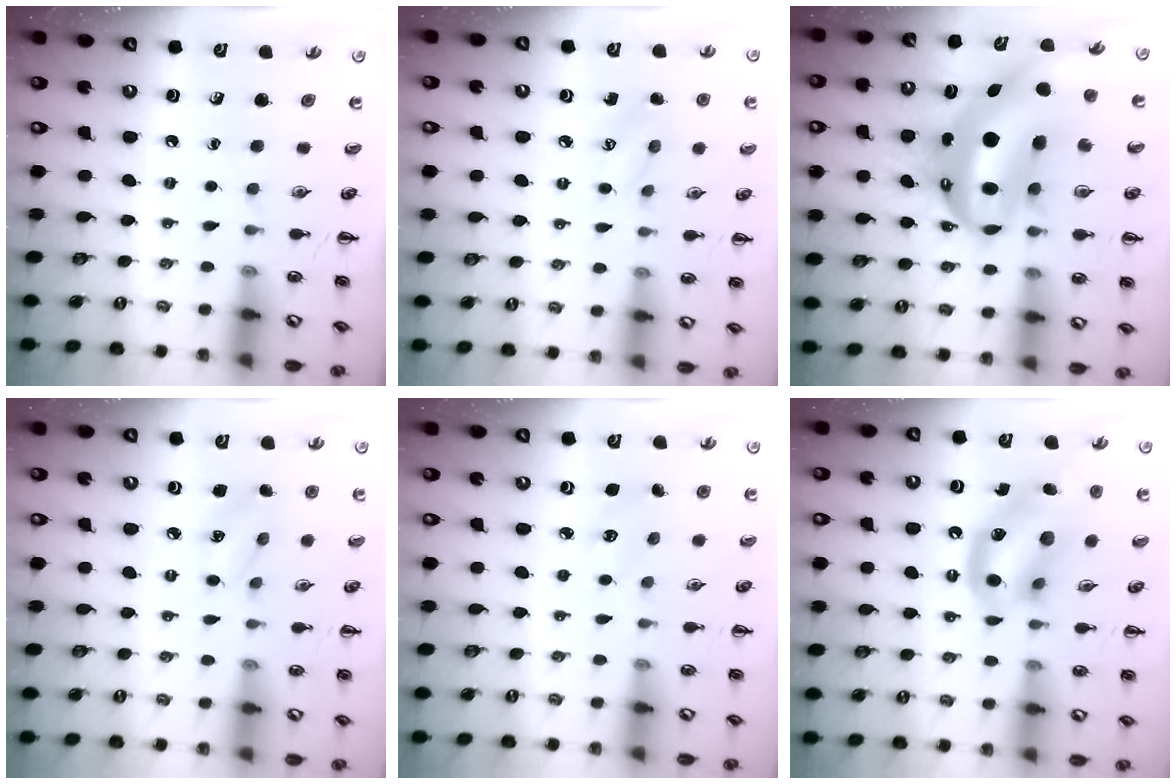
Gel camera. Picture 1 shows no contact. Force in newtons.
{"total": 5.7, "press": 5.6, "slide": 1.2}
{"total": 14.4, "press": 14.0, "slide": 3.3}
{"total": 6.0, "press": 5.9, "slide": 1.2}
{"total": 3.2, "press": 3.1, "slide": 0.8}
{"total": 13.9, "press": 13.7, "slide": 2.5}